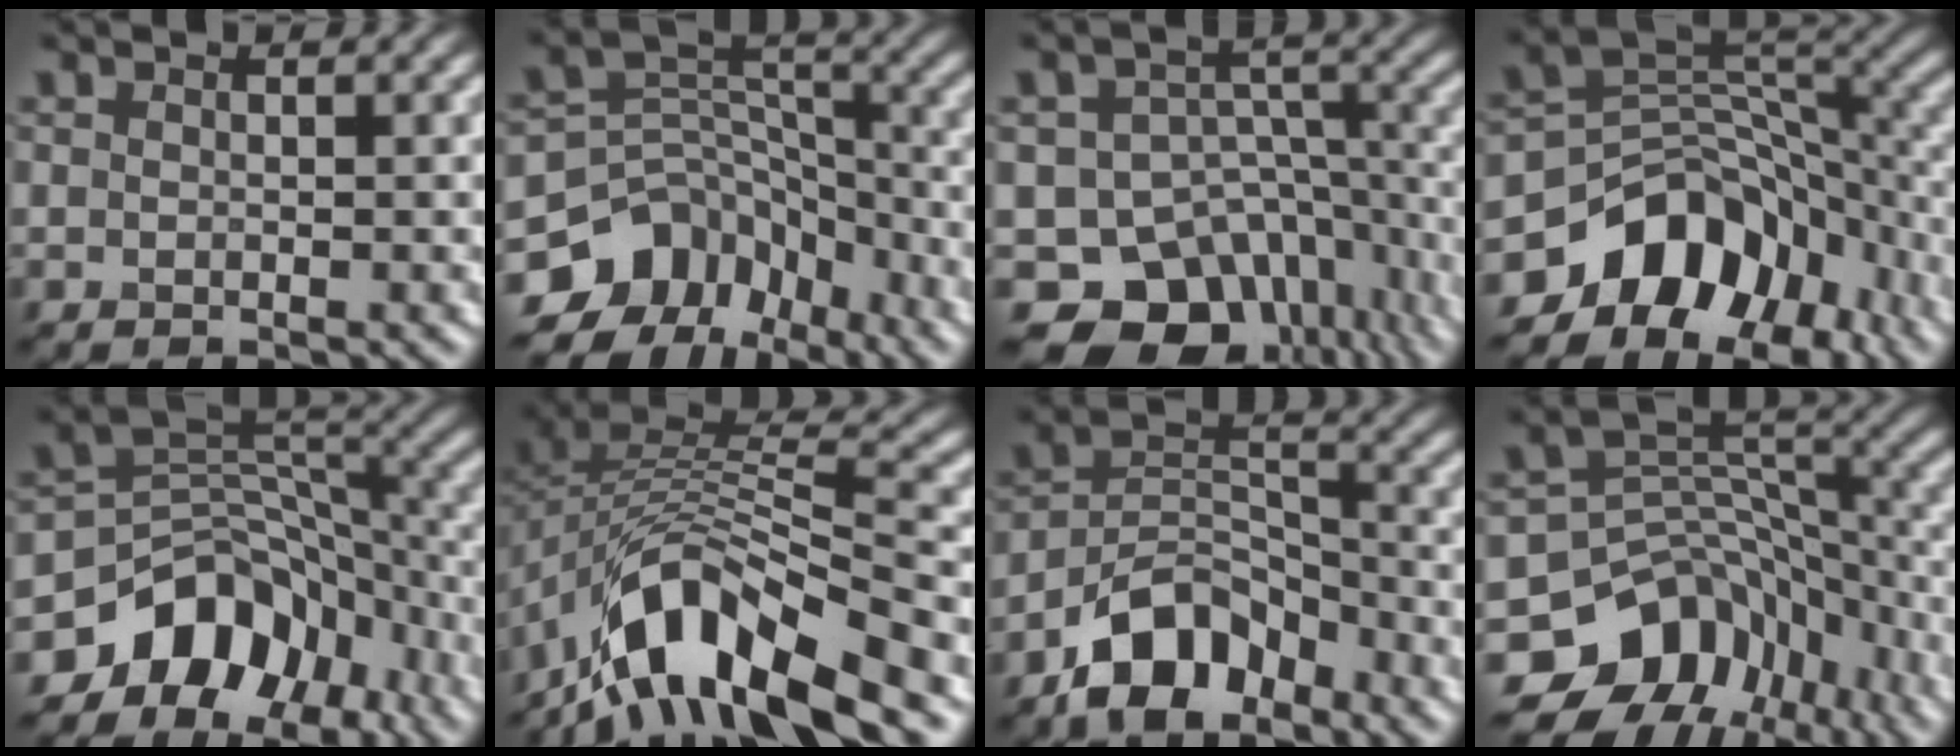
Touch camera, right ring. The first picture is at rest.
{"total": 9.4, "force": [-6.1, 6.5, 3.1], "torque": [-0.043, 0.024, -0.106]}
{"total": 11.6, "force": [-7.7, 7.5, 4.5], "torque": [-0.050, -0.001, -0.113]}
{"total": 9.9, "force": [-6.1, 6.4, 4.4], "torque": [-0.054, 0.007, -0.114]}
{"total": 9.4, "force": [-6.1, 6.1, 3.7], "torque": [-0.040, 0.010, -0.111]}
{"total": 11.2, "force": [-7.1, 4.4, 7.5], "torque": [-0.124, 0.004, -0.136]}
{"total": 7.9, "force": [-5.3, 4.1, 4.2], "torque": [-0.063, 0.008, -0.109]}
{"total": 11.5, "force": [-6.6, 8.2, 4.6], "torque": [-0.076, 0.018, -0.104]}